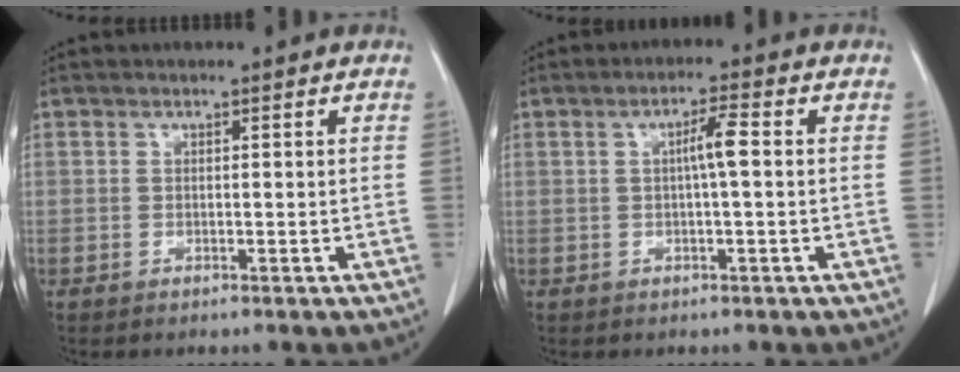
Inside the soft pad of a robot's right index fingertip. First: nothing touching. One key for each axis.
{"total": 3.4, "fx": 0.3, "fy": 0.2, "fz": 3.4, "tx": -0.061, "ty": 0.006, "tz": 0.004}